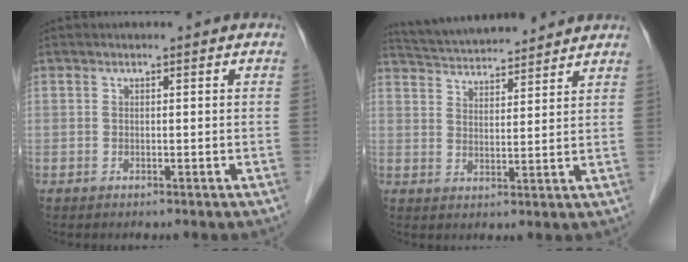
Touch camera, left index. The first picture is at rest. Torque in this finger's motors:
{"motor_torque": [-0.53, -0.71, 0.21, 0.08]}